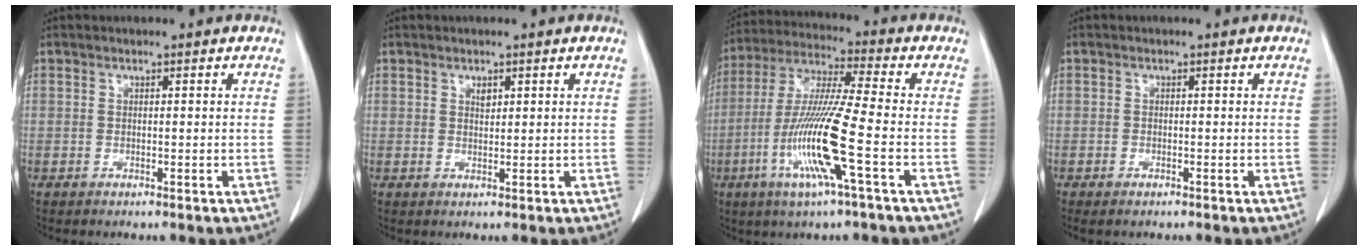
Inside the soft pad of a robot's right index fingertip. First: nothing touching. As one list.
[{"total": 1.1, "force": [0.6, 0.6, 0.6], "torque": [-0.010, -0.003, 0.012]}, {"total": 14.0, "force": [-4.4, -0.5, 13.3], "torque": [-0.275, -0.015, -0.093]}, {"total": 0.9, "force": [-0.7, 0.3, 0.6], "torque": [-0.012, -0.002, -0.007]}]